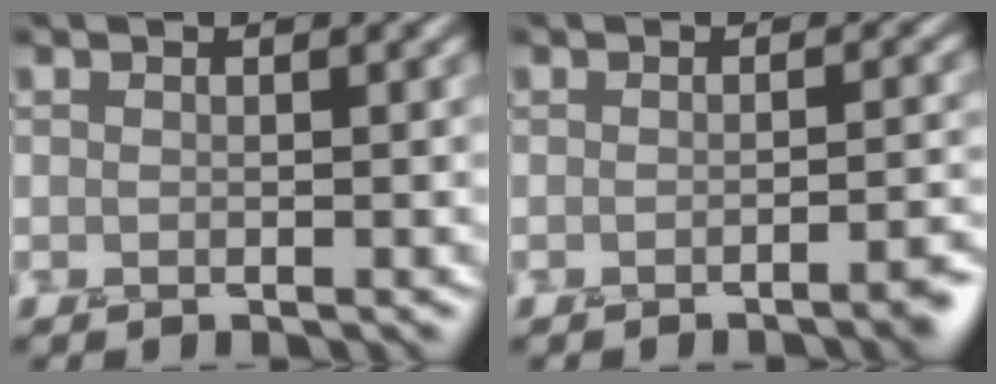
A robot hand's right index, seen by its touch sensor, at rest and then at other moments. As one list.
[{"total": 2.5, "force": [-1.3, 0.6, 2.0], "torque": [-0.016, 0.001, -0.029]}]